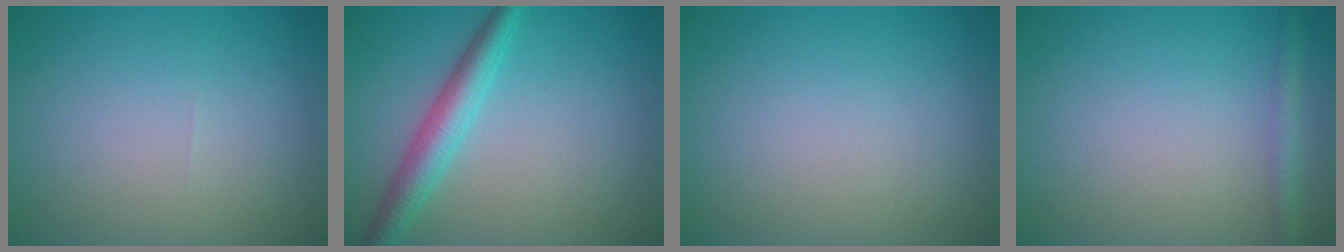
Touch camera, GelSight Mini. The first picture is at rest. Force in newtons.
{"total": 3.8, "press": 3.8, "slide": 0.0}
{"total": 0.0}
{"total": 1.6, "press": 1.6, "slide": 0.1}